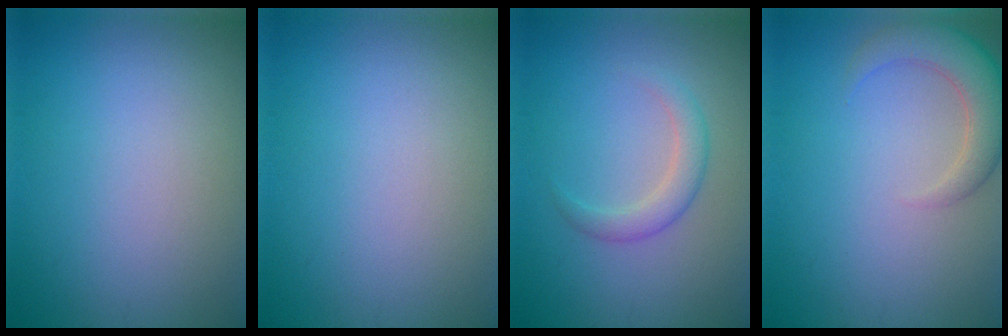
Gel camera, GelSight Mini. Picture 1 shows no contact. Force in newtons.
{"total": 0.0}
{"total": 2.3, "press": 2.3, "slide": 0.2}
{"total": 4.1, "press": 4.1, "slide": 0.4}